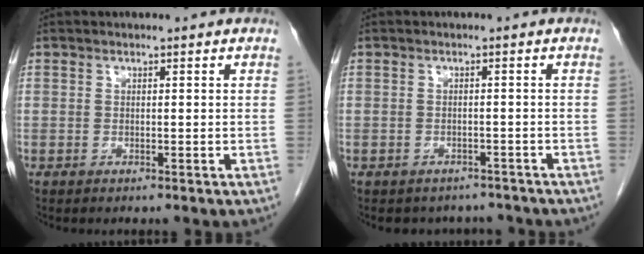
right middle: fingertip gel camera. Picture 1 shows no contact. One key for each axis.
{"total": 4.8, "fx": -4.3, "fy": 2.2, "fz": 0.0, "tx": 0.006, "ty": 0.008, "tz": -0.049}